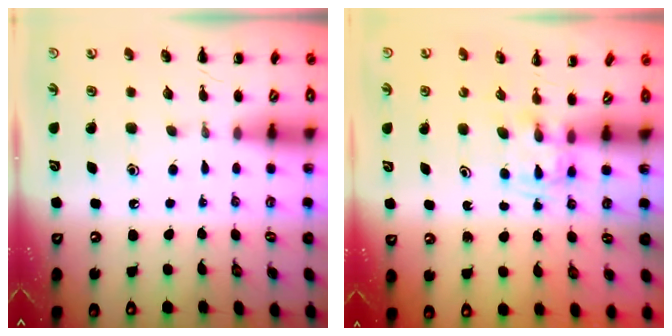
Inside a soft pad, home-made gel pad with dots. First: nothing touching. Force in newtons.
{"total": 1.5, "press": 1.4, "slide": 0.7}